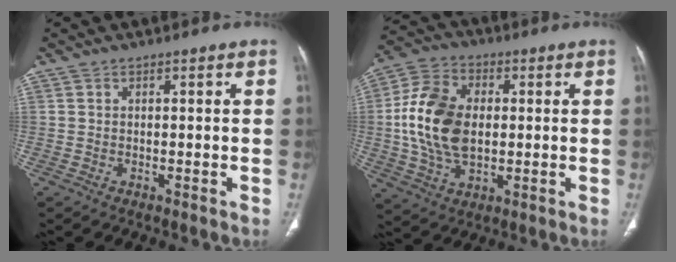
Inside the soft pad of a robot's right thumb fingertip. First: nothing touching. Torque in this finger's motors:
{"motor_torque": [2.20, 2.07, 0.98, -0.78, 0.34]}